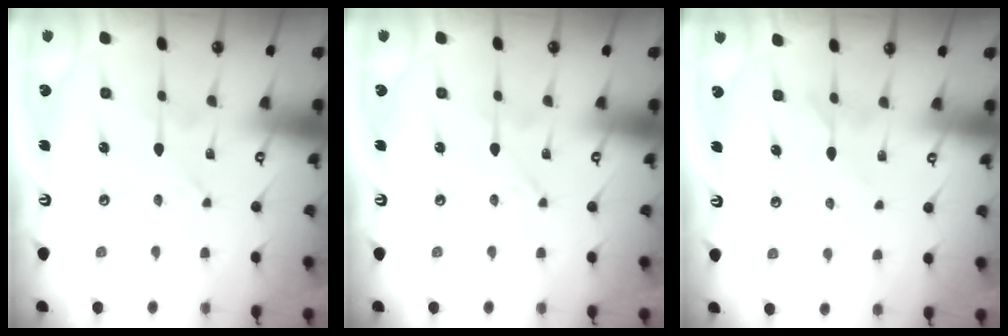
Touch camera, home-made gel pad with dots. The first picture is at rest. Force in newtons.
{"total": 0.0}
{"total": 5.5, "press": 5.5, "slide": 0.7}